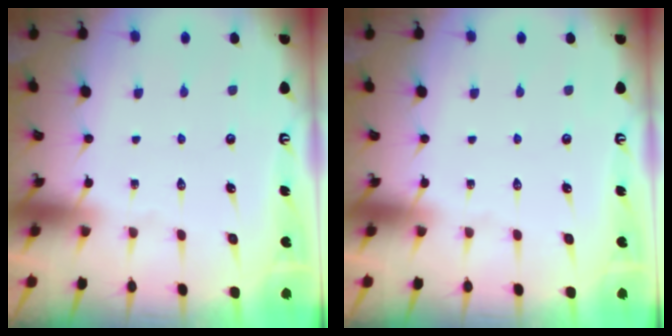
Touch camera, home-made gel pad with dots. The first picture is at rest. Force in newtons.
{"total": 0.0}